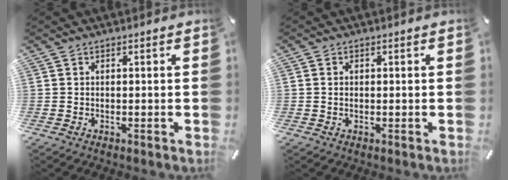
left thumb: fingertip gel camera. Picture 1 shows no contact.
{"total": 1.3, "force": [0.0, 1.0, 0.9], "torque": [-0.019, 0.005, -0.001]}